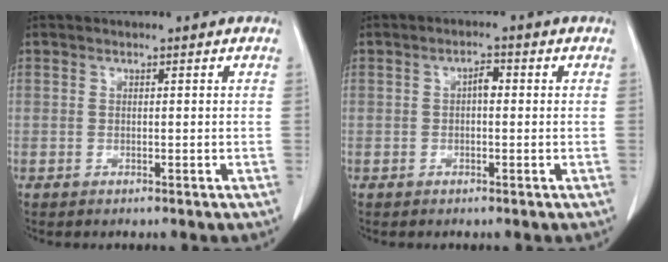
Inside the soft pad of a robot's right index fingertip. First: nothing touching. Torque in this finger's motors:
{"motor_torque": [0.29, 0.06, 0.05, 0.02]}